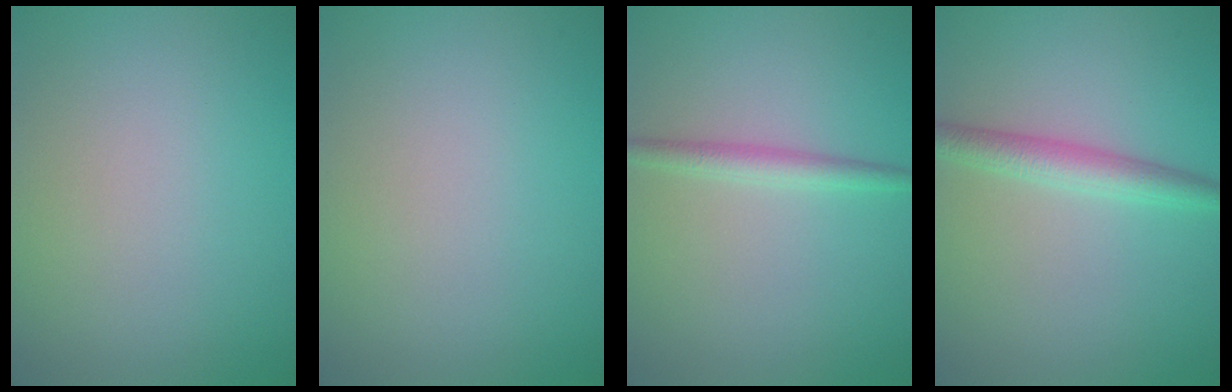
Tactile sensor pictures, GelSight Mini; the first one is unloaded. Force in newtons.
{"total": 0.0}
{"total": 2.0, "press": 2.0, "slide": 0.0}
{"total": 2.9, "press": 2.9, "slide": 0.0}